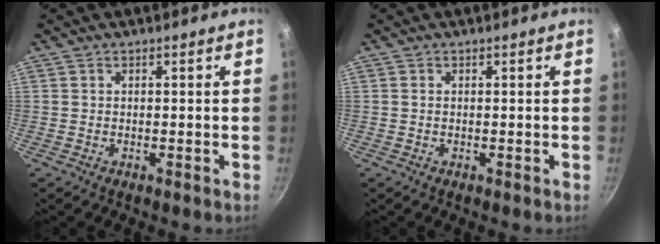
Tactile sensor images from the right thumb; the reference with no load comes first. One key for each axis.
{"total": 0.0}